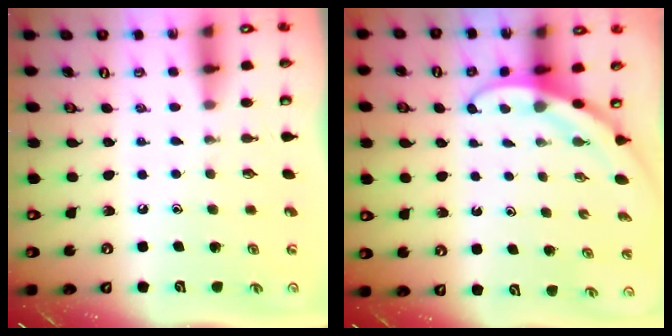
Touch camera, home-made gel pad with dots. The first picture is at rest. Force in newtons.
{"total": 3.1, "press": 3.1, "slide": 0.0}